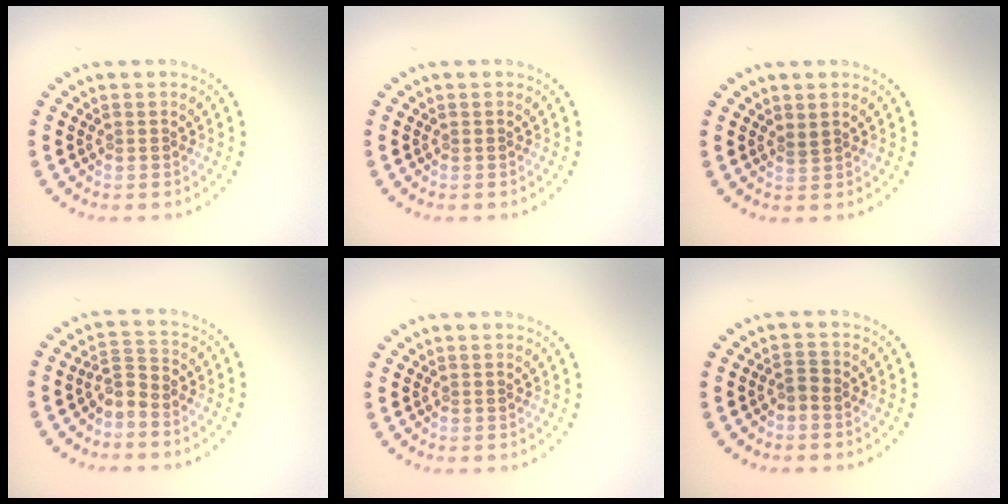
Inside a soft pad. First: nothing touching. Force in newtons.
{"total": 0.0}
{"total": 0.6, "press": 0.3, "slide": 0.5}
{"total": 2.2, "press": 1.5, "slide": 1.6}
{"total": 0.0}
{"total": 0.9, "press": 0.7, "slide": 0.5}